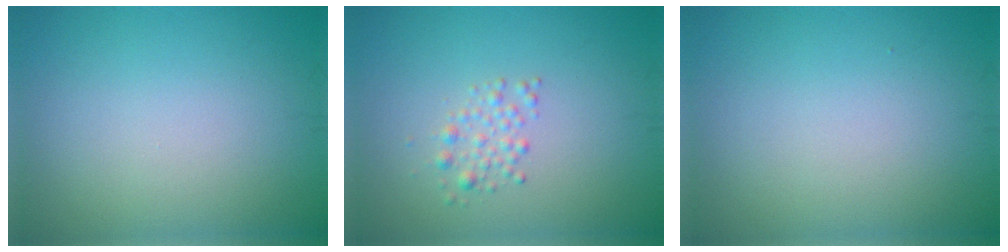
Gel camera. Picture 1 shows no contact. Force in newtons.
{"total": 1.5, "press": 1.5, "slide": 0.0}
{"total": 0.0}